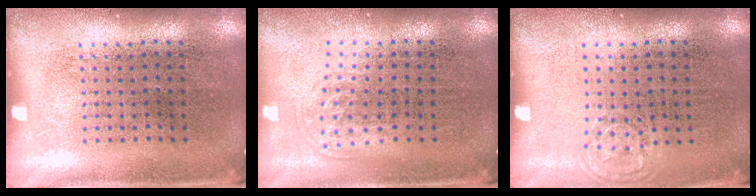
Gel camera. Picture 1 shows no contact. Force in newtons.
{"total": 0.9, "press": 0.6, "slide": 0.7}
{"total": 0.5, "press": 0.5, "slide": 0.1}